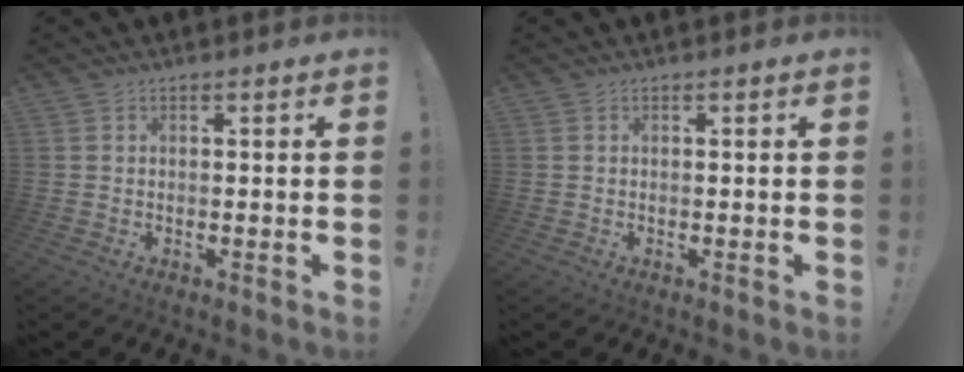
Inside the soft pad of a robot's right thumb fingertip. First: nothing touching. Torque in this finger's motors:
{"motor_torque": [0.00, 0.00, 0.00, 0.00, 0.00]}